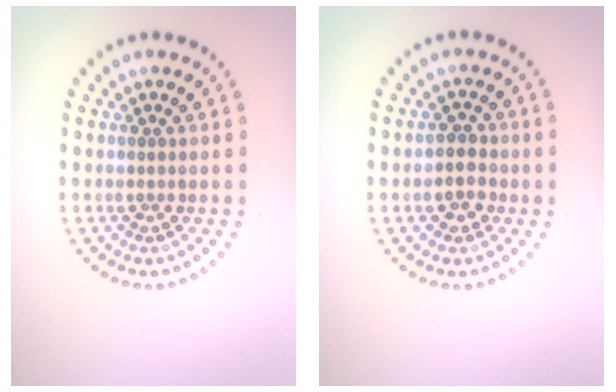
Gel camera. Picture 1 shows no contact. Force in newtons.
{"total": 2.2, "press": 2.1, "slide": 0.7}